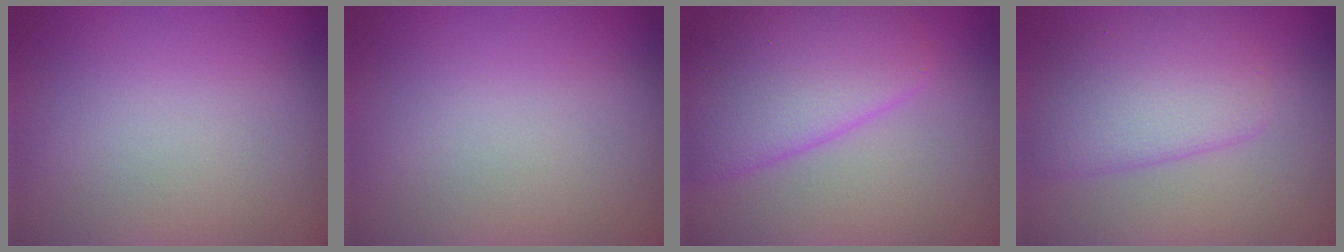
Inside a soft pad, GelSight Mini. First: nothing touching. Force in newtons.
{"total": 0.0}
{"total": 5.7, "press": 5.7, "slide": 0.3}
{"total": 4.5, "press": 4.5, "slide": 0.0}